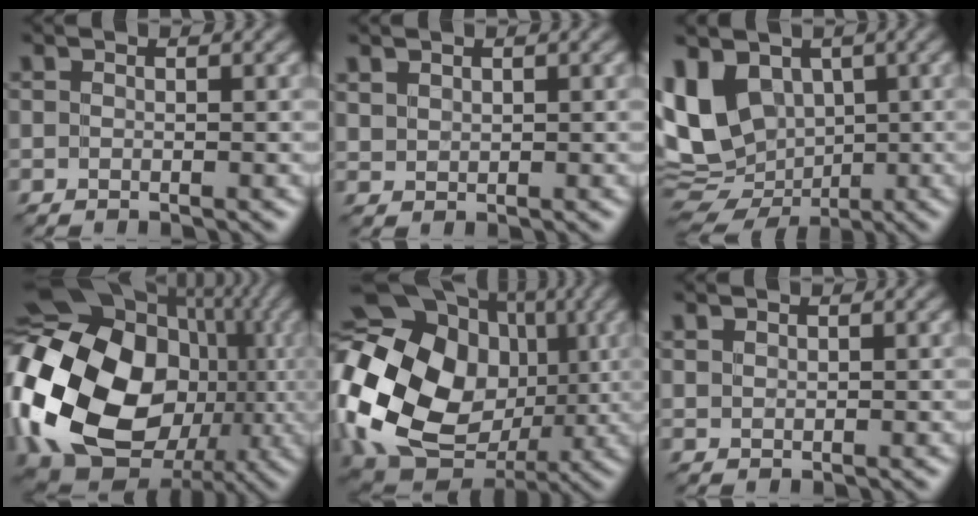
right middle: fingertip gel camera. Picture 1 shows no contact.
{"total": 1.0, "force": [0.8, 0.6, 0.1], "torque": [-0.007, 0.000, 0.022]}
{"total": 10.0, "force": [0.3, 7.8, 6.2], "torque": [-0.125, -0.008, 0.014]}
{"total": 20.7, "force": [-1.8, 16.4, 12.4], "torque": [-0.274, -0.011, -0.020]}
{"total": 19.3, "force": [1.1, 15.8, 11.0], "torque": [-0.224, -0.001, 0.016]}
{"total": 0.7, "force": [0.6, 0.3, 0.0], "torque": [-0.003, 0.001, 0.017]}